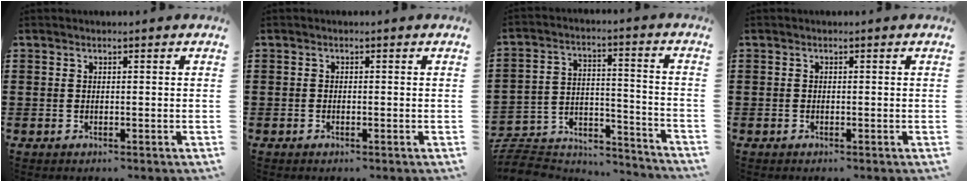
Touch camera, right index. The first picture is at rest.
{"total": 0.0}
{"total": 7.0, "force": [-6.6, 1.8, 1.1], "torque": [-0.031, 0.009, -0.135]}
{"total": 0.0}